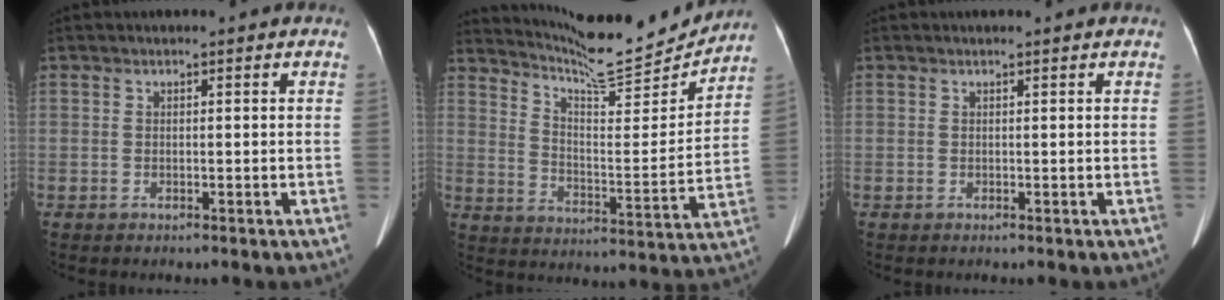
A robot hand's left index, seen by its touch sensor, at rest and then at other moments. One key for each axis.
{"total": 15.5, "fx": 15.0, "fy": 0.6, "fz": 3.9, "tx": -0.072, "ty": -0.045, "tz": 0.221}
{"total": 0.7, "fx": -0.7, "fy": -0.1, "fz": 0.0, "tx": -0.006, "ty": 0.000, "tz": -0.009}